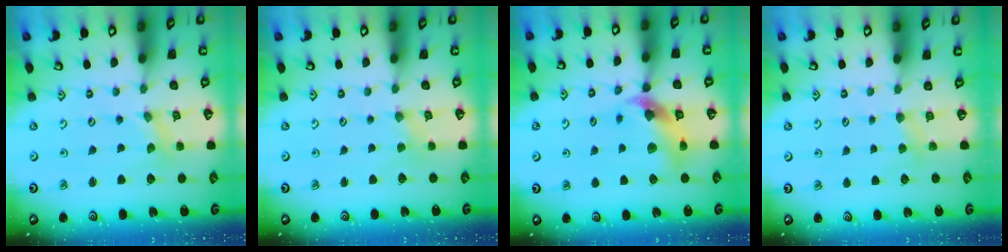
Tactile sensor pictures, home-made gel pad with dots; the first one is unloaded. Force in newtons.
{"total": 1.8, "press": 1.8, "slide": 0.3}
{"total": 11.5, "press": 11.4, "slide": 1.5}
{"total": 2.6, "press": 2.6, "slide": 0.5}